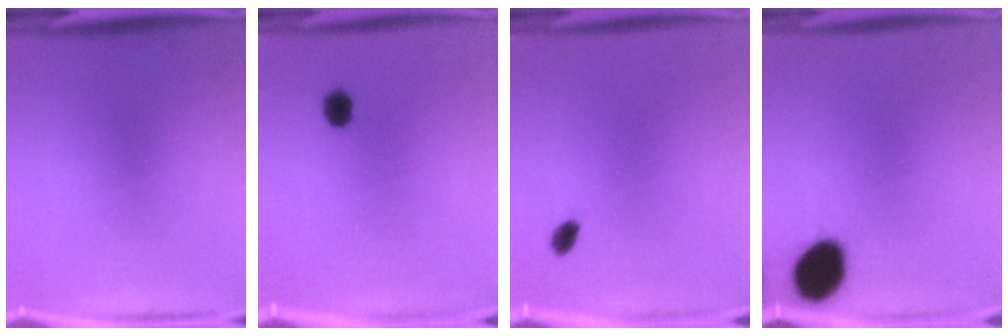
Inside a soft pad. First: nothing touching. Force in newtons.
{"total": 3.4}
{"total": 1.9}
{"total": 11.4}